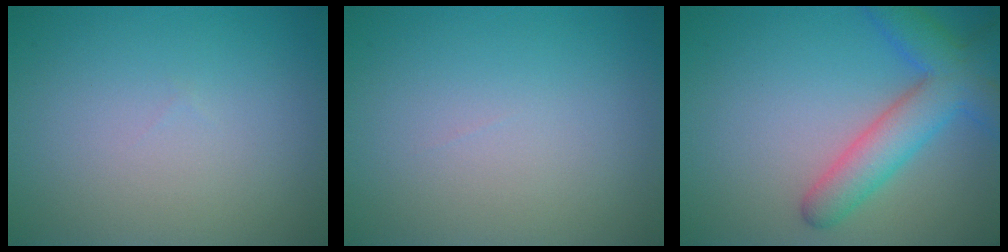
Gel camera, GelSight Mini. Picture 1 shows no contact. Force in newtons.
{"total": 0.0}
{"total": 5.8, "press": 5.8, "slide": 0.2}